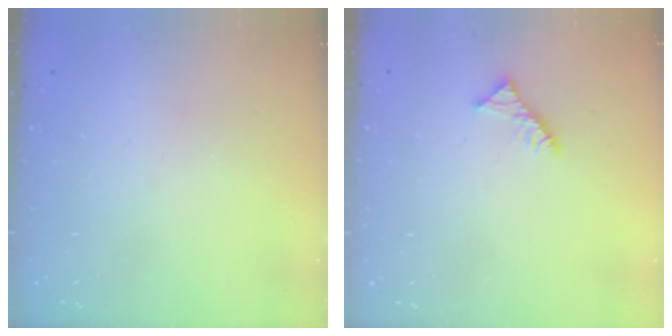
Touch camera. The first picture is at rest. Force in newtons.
{"total": 2.9, "press": 2.9, "slide": 0.4}